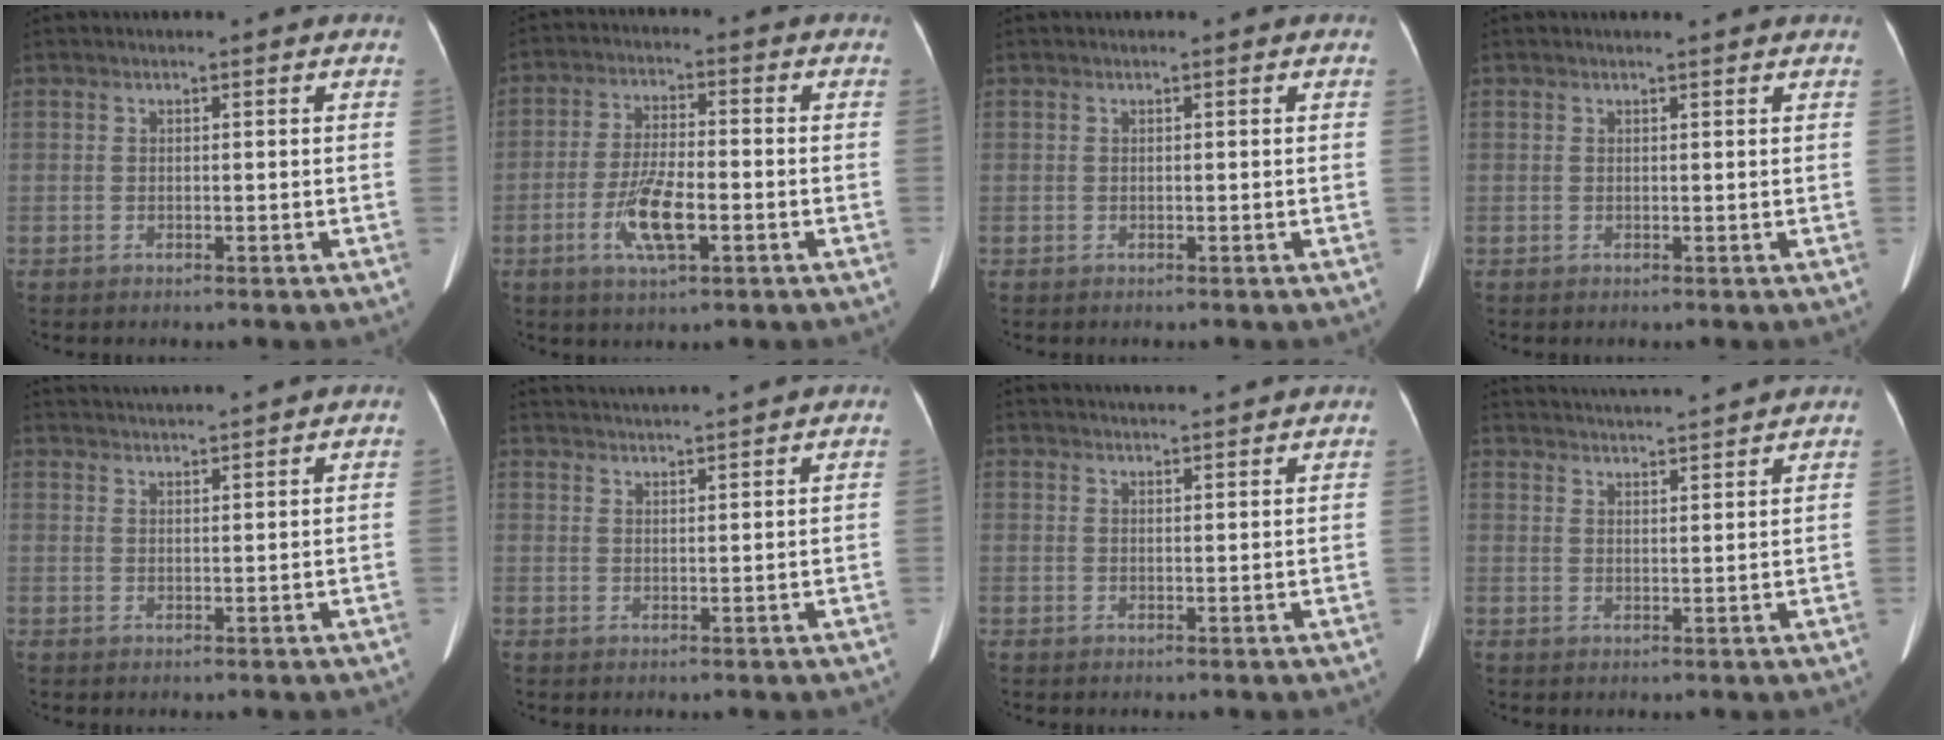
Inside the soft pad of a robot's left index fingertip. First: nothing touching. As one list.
[{"total": 8.1, "force": [-2.9, 2.0, 7.3], "torque": [-0.149, -0.003, -0.052]}, {"total": 0.0}, {"total": 1.1, "force": [1.1, -0.1, 0.3], "torque": [-0.011, 0.003, 0.014]}, {"total": 7.0, "force": [6.7, -0.9, 1.9], "torque": [-0.037, 0.025, 0.101]}, {"total": 7.3, "force": [6.9, -1.0, 2.0], "torque": [-0.039, 0.024, 0.106]}, {"total": 6.9, "force": [6.6, 0.2, 2.1], "torque": [-0.035, 0.025, 0.086]}, {"total": 11.9, "force": [11.4, 0.0, 3.5], "torque": [-0.070, 0.022, 0.163]}]